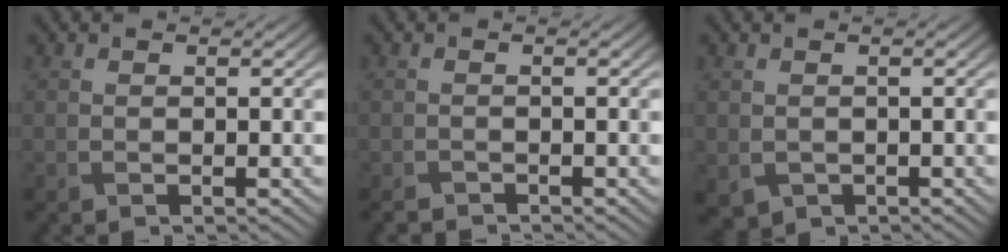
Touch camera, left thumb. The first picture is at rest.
{"total": 1.4, "force": [-1.4, 0.1, 0.2], "torque": [-0.002, -0.005, -0.027]}
{"total": 1.4, "force": [-0.2, 1.3, 0.5], "torque": [-0.022, -0.015, 0.000]}